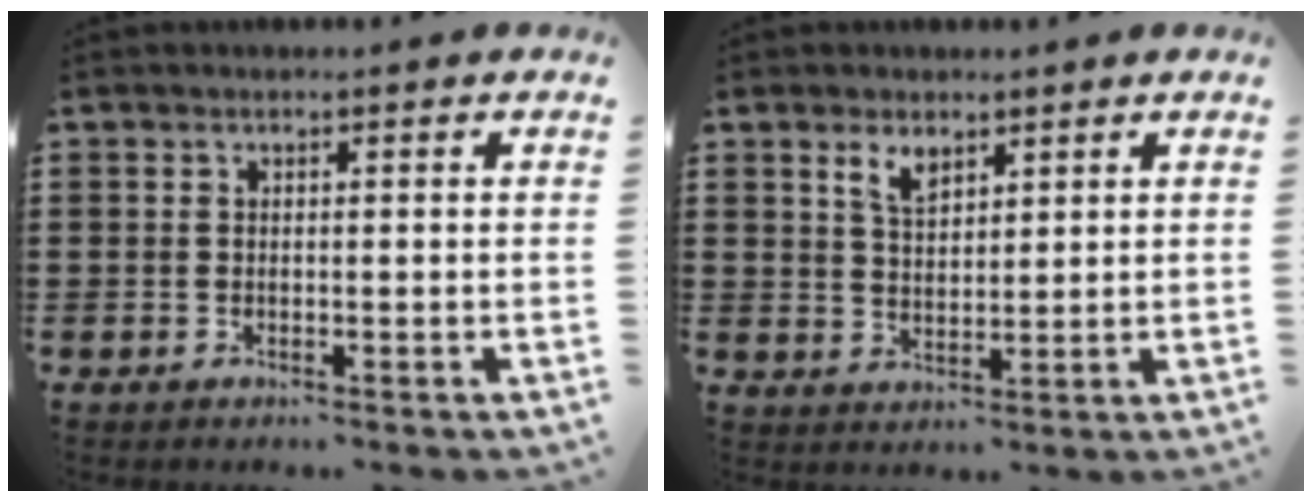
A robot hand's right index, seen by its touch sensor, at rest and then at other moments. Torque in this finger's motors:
{"motor_torque": [0.10, -0.07, 0.13, 0.05]}